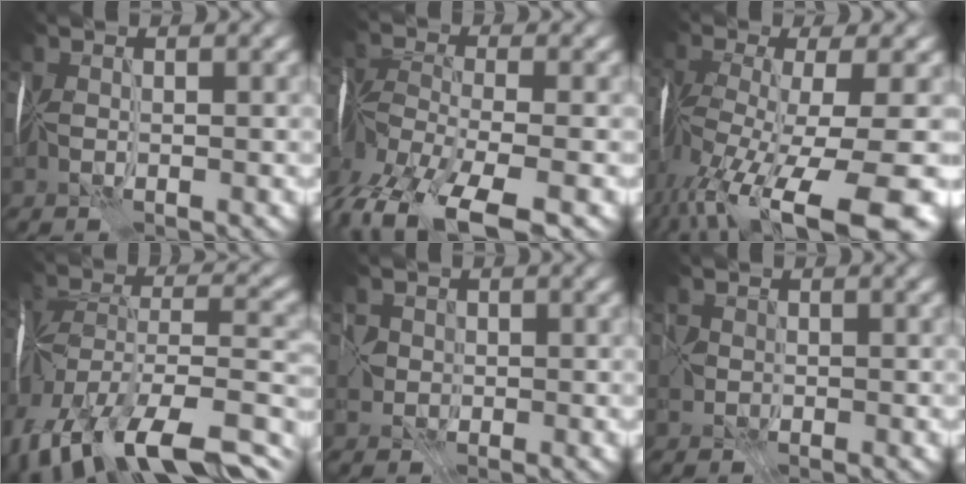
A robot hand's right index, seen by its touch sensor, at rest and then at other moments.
{"total": 11.9, "force": [-8.0, 4.7, 7.4], "torque": [-0.178, -0.020, -0.130]}
{"total": 14.4, "force": [-6.5, 4.4, 12.1], "torque": [-0.241, -0.026, -0.084]}
{"total": 15.3, "force": [-10.5, 6.8, 8.8], "torque": [-0.189, -0.016, -0.153]}
{"total": 1.3, "force": [-0.2, 1.1, -0.7], "torque": [0.006, 0.007, -0.009]}
{"total": 0.8, "force": [-0.3, 0.7, -0.3], "torque": [-0.001, 0.005, -0.008]}